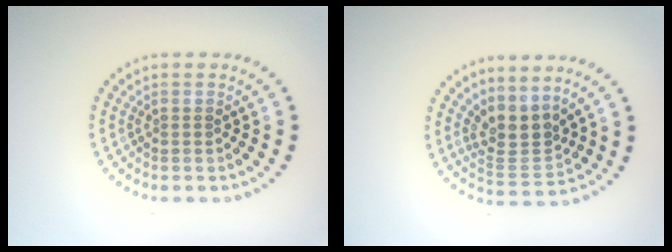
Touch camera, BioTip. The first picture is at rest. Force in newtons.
{"total": 3.2, "press": 2.4, "slide": 2.1}